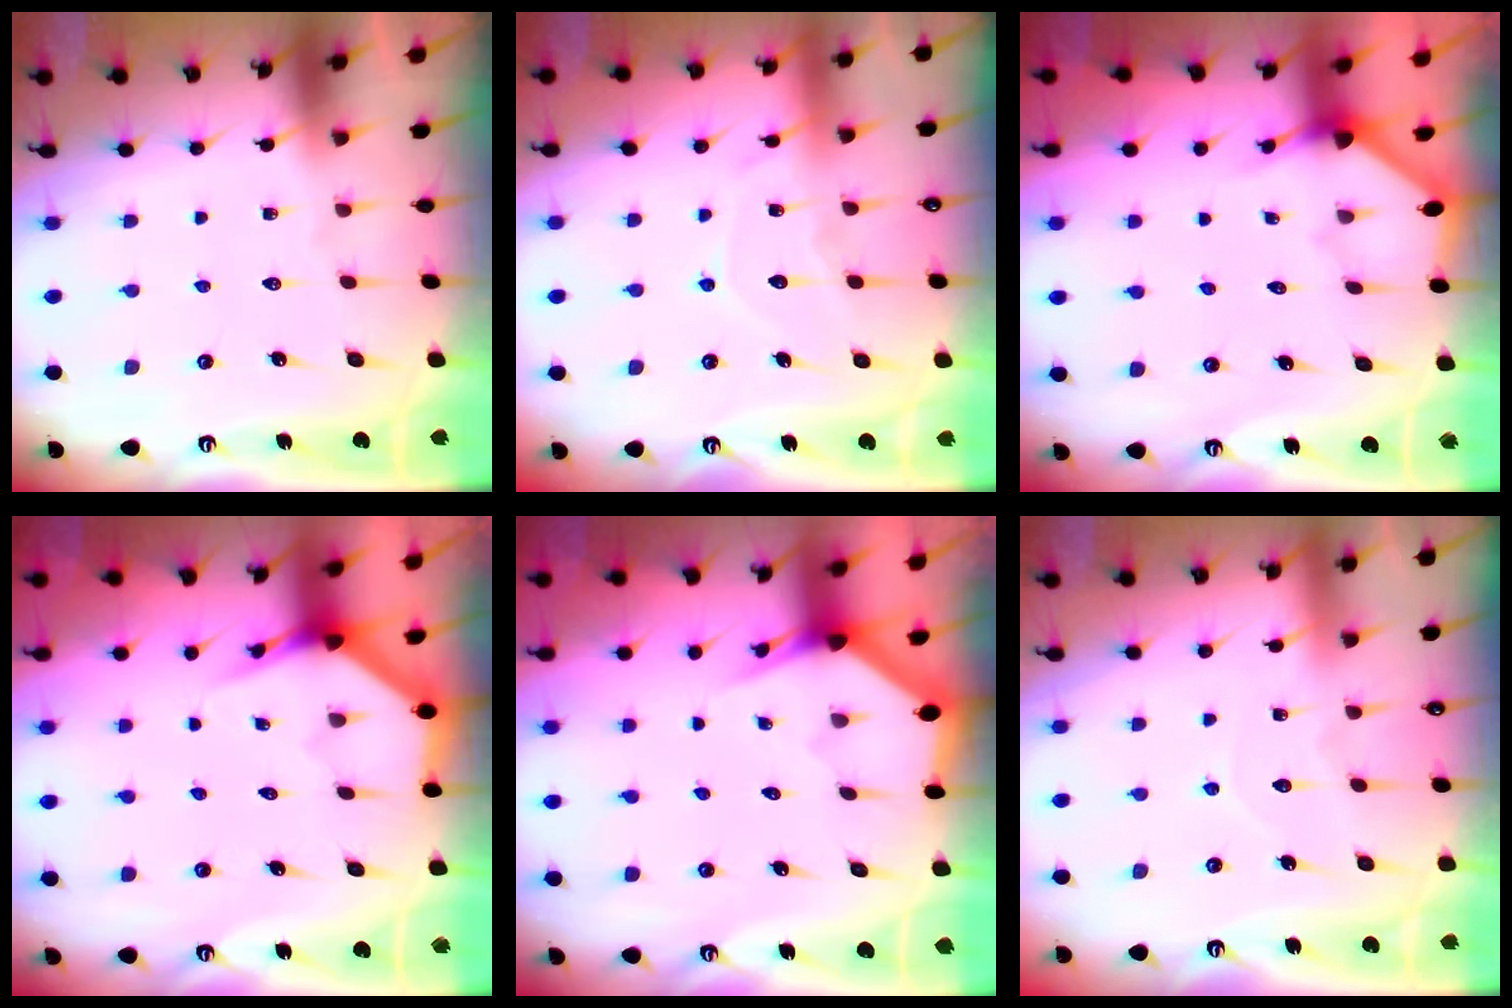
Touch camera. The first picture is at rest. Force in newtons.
{"total": 8.0, "press": 8.0, "slide": 0.8}
{"total": 2.9, "press": 2.8, "slide": 0.4}
{"total": 3.9, "press": 3.9, "slide": 0.3}
{"total": 2.6, "press": 2.6, "slide": 0.0}
{"total": 5.1, "press": 5.1, "slide": 0.5}